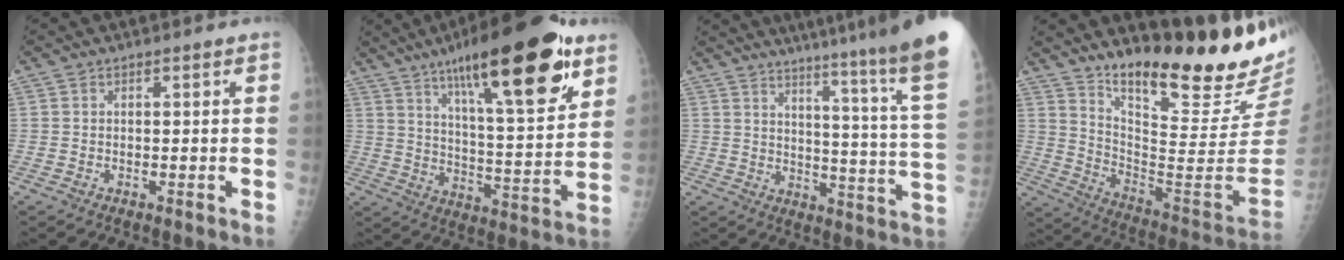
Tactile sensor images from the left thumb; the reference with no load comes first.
{"total": 25.9, "force": [15.0, 6.1, 20.1], "torque": [-0.295, -0.048, 0.236]}
{"total": 27.8, "force": [21.7, 0.1, 17.3], "torque": [-0.218, -0.145, 0.275]}
{"total": 24.4, "force": [20.1, 3.0, 13.6], "torque": [-0.181, -0.167, 0.298]}